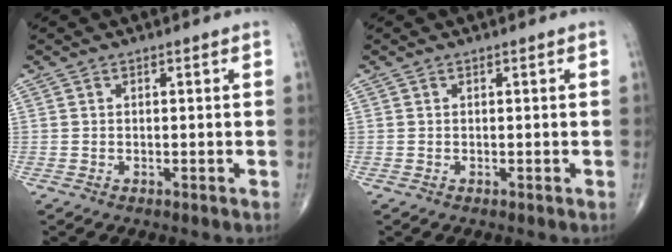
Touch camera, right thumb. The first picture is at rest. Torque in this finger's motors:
{"motor_torque": [0.05, 0.05, -0.03, 0.03, 0.00]}